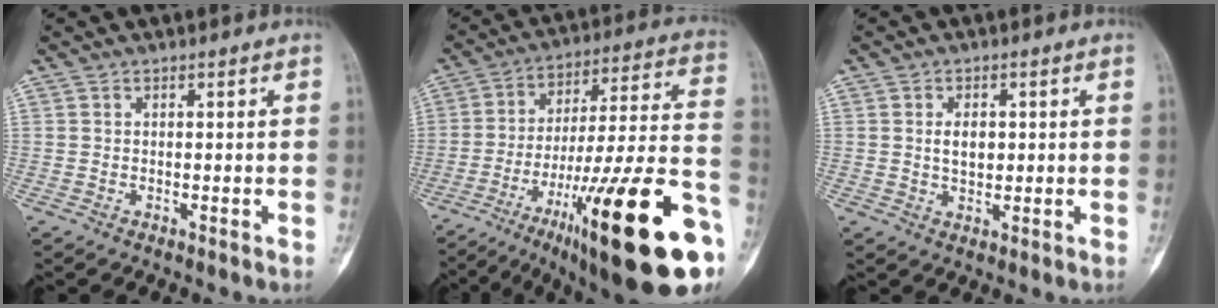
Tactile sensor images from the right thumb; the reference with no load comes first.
{"total": 31.5, "force": [-14.4, 6.2, 27.3], "torque": [-0.359, 0.052, -0.216]}
{"total": 3.7, "force": [0.5, 2.3, 2.8], "torque": [-0.034, -0.003, 0.011]}